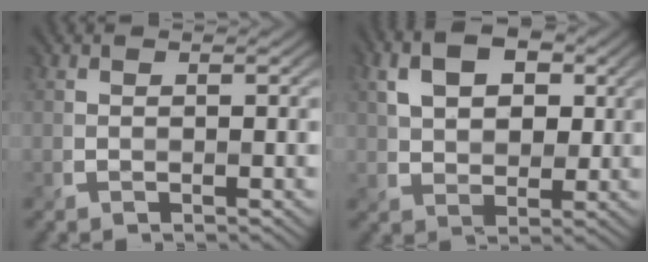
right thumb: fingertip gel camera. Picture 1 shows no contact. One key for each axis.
{"total": 6.9, "fx": 2.2, "fy": 4.5, "fz": 4.6, "tx": -0.089, "ty": 0.008, "tz": 0.030}